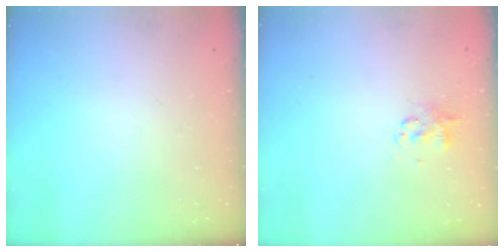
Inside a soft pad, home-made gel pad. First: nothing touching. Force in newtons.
{"total": 1.4, "press": 1.3, "slide": 0.5}